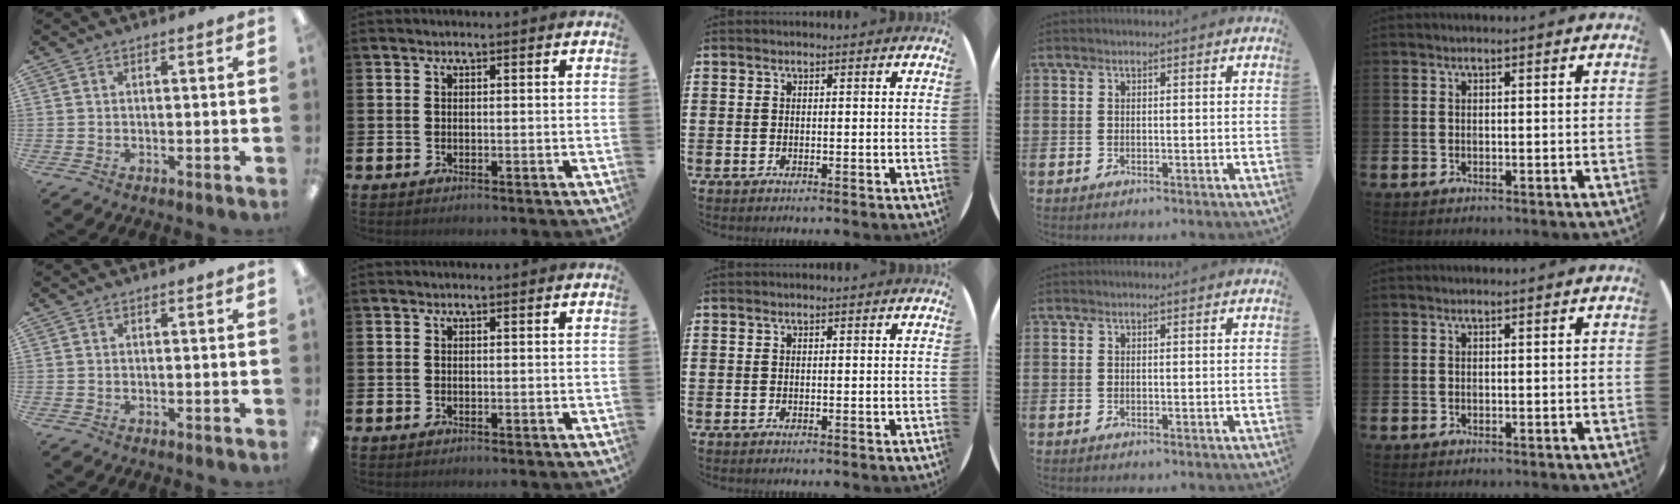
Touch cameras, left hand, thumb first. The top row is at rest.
{}